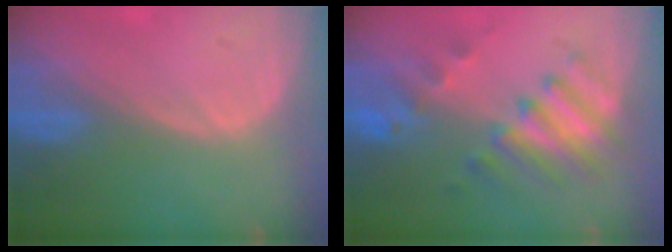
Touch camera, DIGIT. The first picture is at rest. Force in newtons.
{"total": 7.4, "press": 7.3, "slide": 1.3}